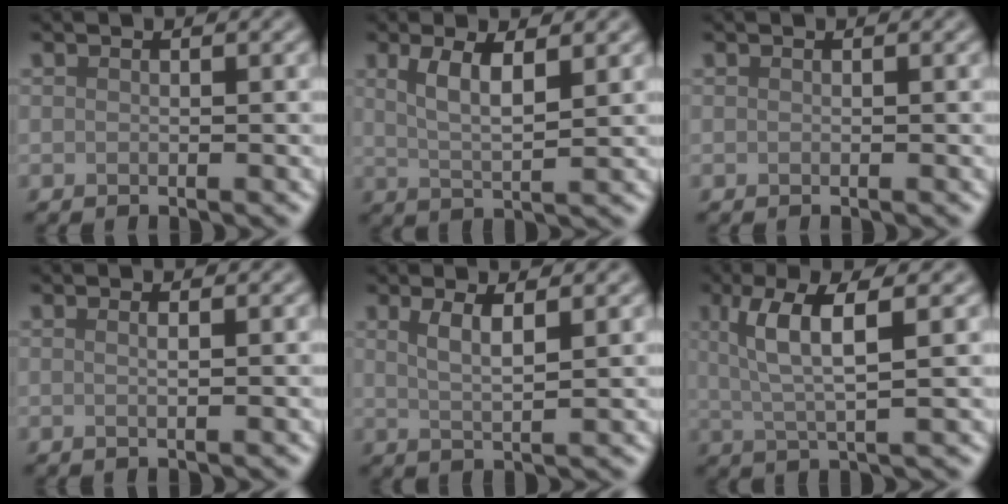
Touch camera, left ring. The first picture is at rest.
{"total": 3.8, "force": [1.6, 1.1, 3.3], "torque": [-0.066, -0.004, 0.030]}
{"total": 0.0}
{"total": 1.2, "force": [0.3, 0.5, 1.1], "torque": [-0.008, -0.002, -0.006]}
{"total": 2.8, "force": [1.2, 0.7, 2.4], "torque": [-0.040, -0.004, 0.023]}
{"total": 5.5, "force": [1.7, 1.2, 5.1], "torque": [-0.102, 0.004, 0.034]}